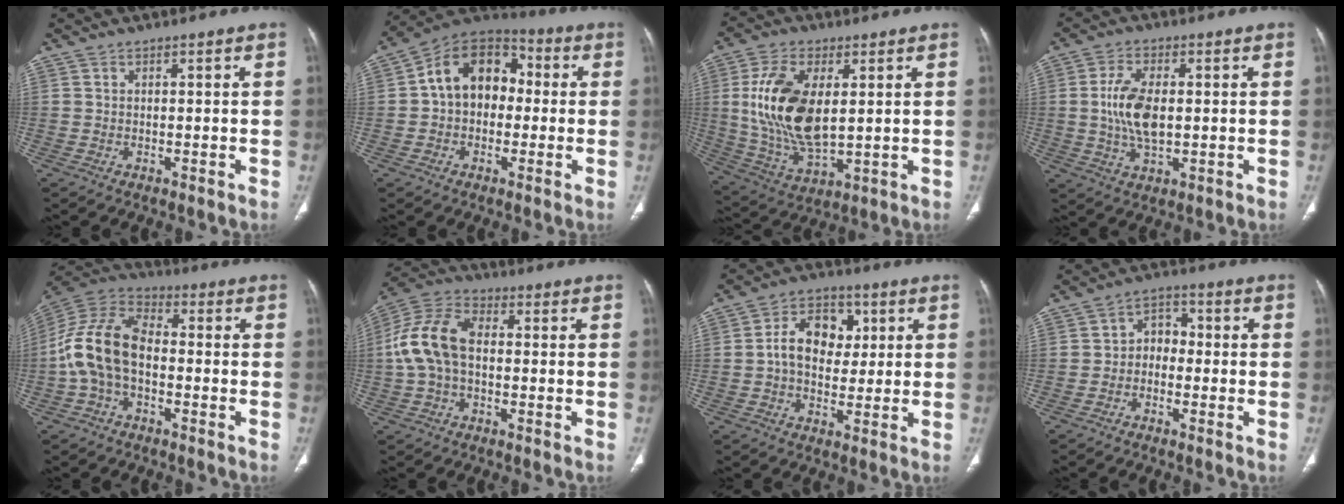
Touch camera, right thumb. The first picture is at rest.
{"total": 14.0, "force": [0.8, 10.2, 9.5], "torque": [-0.117, 0.041, -0.003]}
{"total": 17.3, "force": [2.7, 8.9, 14.5], "torque": [-0.284, -0.016, 0.060]}
{"total": 9.2, "force": [0.3, 4.8, 7.9], "torque": [-0.159, -0.003, 0.008]}
{"total": 13.5, "force": [-2.2, 8.2, 10.5], "torque": [-0.210, 0.037, -0.050]}
{"total": 12.1, "force": [-0.3, 7.6, 9.4], "torque": [-0.195, 0.034, -0.013]}
{"total": 10.4, "force": [1.4, 7.6, 6.9], "torque": [-0.080, 0.010, 0.017]}
{"total": 4.8, "force": [-1.1, 3.7, 2.8], "torque": [-0.023, 0.027, -0.034]}